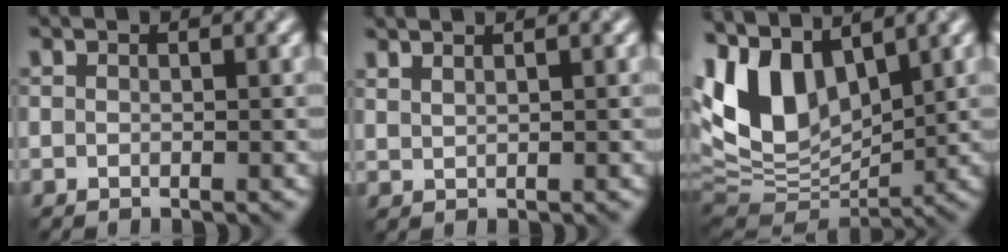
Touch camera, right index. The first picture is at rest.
{"total": 2.1, "force": [1.8, 0.7, 0.6], "torque": [0.005, 0.003, 0.014]}
{"total": 10.1, "force": [4.6, 5.7, 6.9], "torque": [-0.165, 0.015, 0.084]}